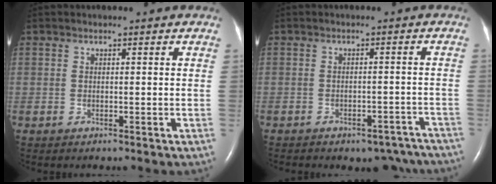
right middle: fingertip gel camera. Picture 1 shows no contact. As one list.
[{"total": 11.6, "force": [-10.1, 4.9, 2.9], "torque": [-0.034, 0.018, -0.103]}]